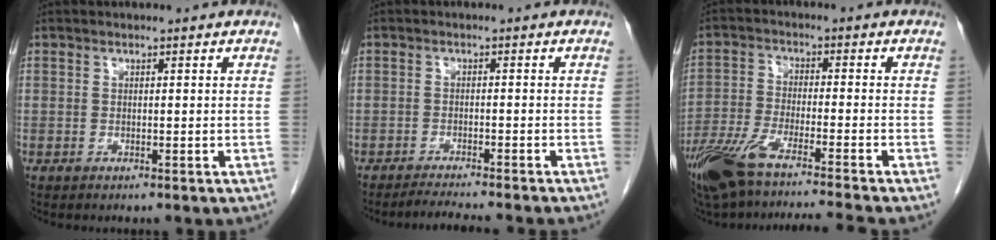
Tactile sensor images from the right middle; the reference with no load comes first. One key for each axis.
{"total": 5.2, "fx": -4.8, "fy": -0.6, "fz": 2.0, "tx": -0.028, "ty": -0.015, "tz": -0.073}
{"total": 14.9, "fx": -12.0, "fy": -0.2, "fz": 8.7, "tx": -0.170, "ty": -0.032, "tz": -0.207}